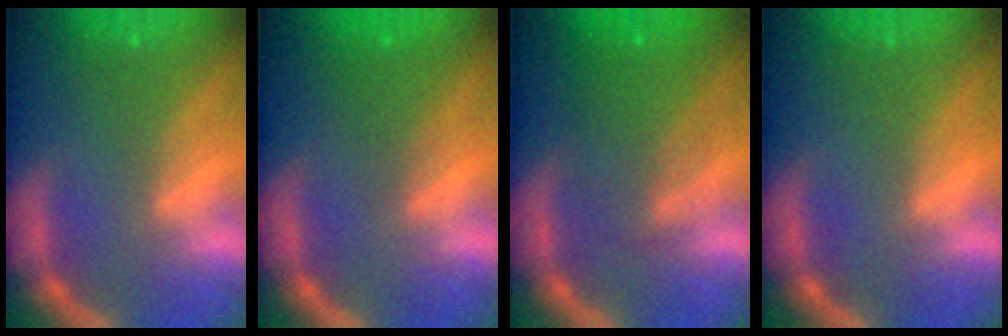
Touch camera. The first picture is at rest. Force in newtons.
{"total": 1.9}
{"total": 5.6}
{"total": 0.0}